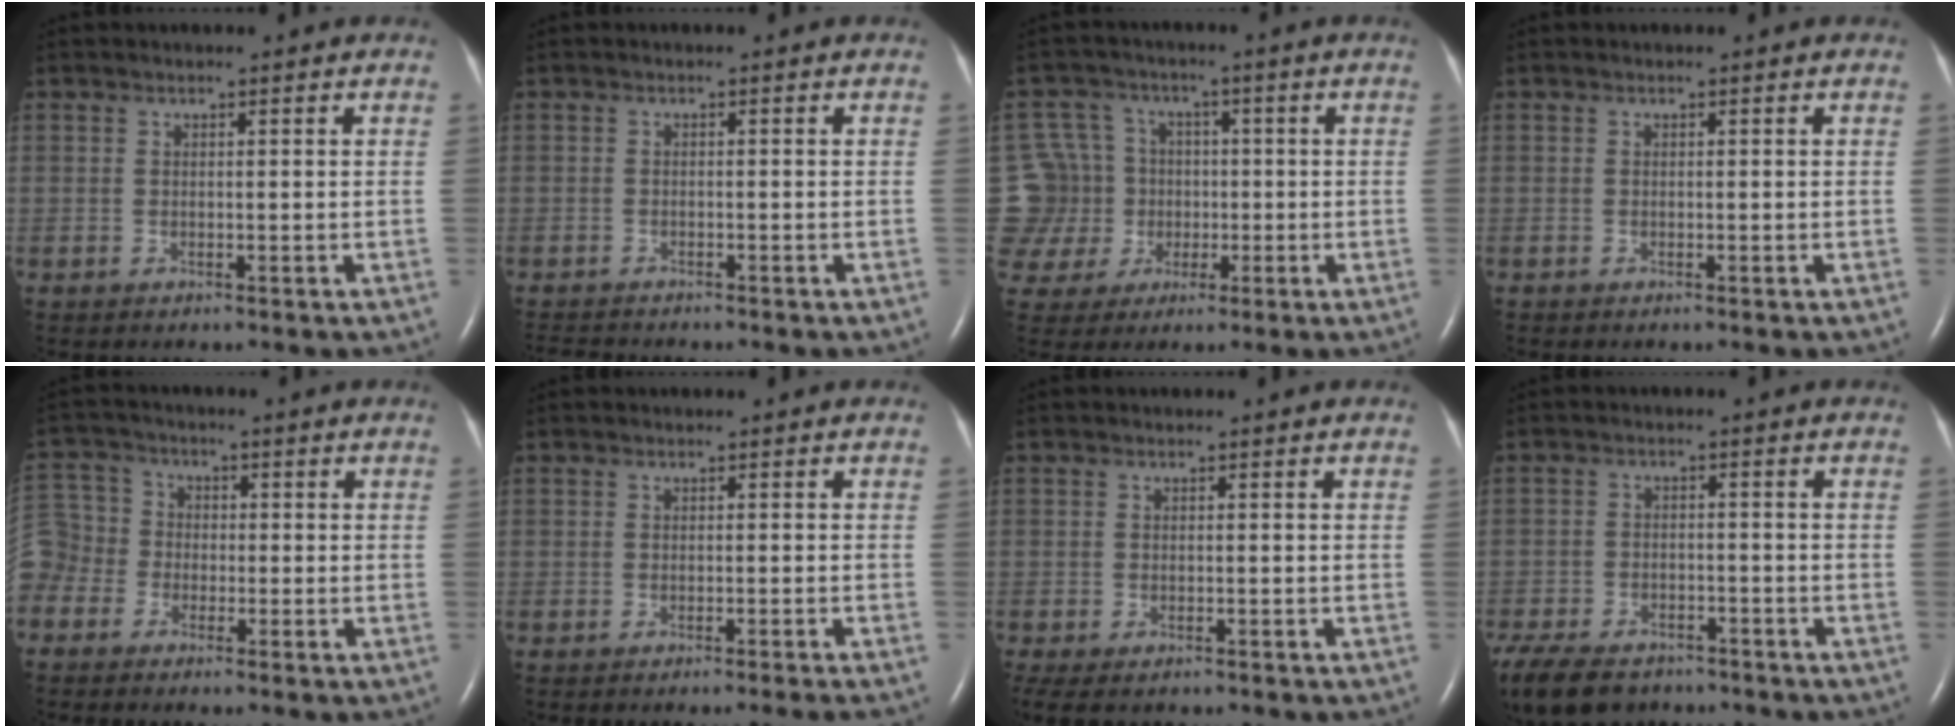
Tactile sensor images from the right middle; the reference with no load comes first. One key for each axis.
{"total": 3.1, "fx": -3.1, "fy": 0.4, "fz": 0.6, "tx": -0.008, "ty": -0.012, "tz": -0.049}
{"total": 9.6, "fx": -0.7, "fy": 9.3, "fz": 2.1, "tx": -0.068, "ty": 0.023, "tz": 0.004}
{"total": 0.0}
{"total": 8.4, "fx": -3.9, "fy": 7.2, "fz": 1.7, "tx": -0.069, "ty": 0.025, "tz": -0.081}
{"total": 2.1, "fx": -1.6, "fy": -0.9, "fz": 0.9, "tx": -0.006, "ty": 0.005, "tz": -0.023}
{"total": 5.6, "fx": -4.0, "fy": 2.6, "fz": 2.9, "tx": -0.062, "ty": -0.014, "tz": -0.062}
{"total": 15.7, "fx": -11.3, "fy": 8.2, "fz": 7.2, "tx": -0.202, "ty": -0.031, "tz": -0.166}